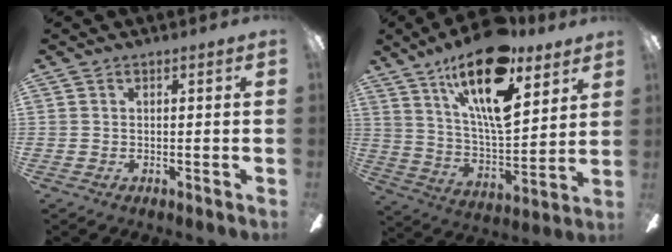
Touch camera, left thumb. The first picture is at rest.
{"total": 21.9, "force": [13.5, 8.2, 15.2], "torque": [-0.263, -0.070, 0.223]}